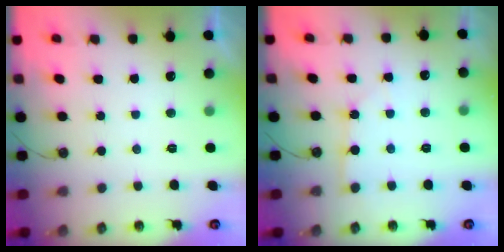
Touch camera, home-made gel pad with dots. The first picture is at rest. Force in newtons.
{"total": 3.8, "press": 3.8, "slide": 0.5}